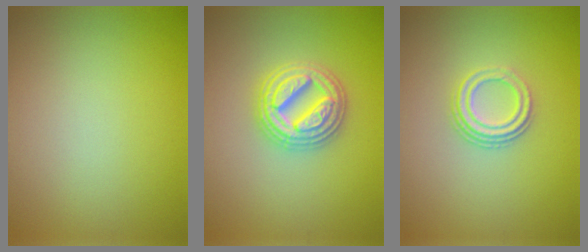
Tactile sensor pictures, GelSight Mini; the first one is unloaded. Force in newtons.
{"total": 4.9, "press": 4.8, "slide": 0.8}
{"total": 3.0, "press": 2.2, "slide": 2.0}